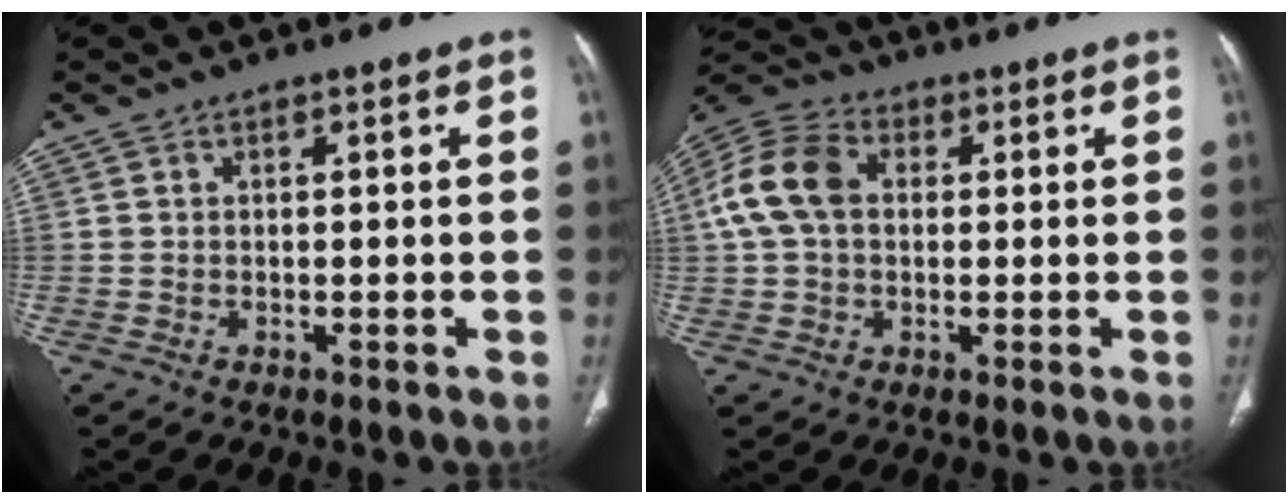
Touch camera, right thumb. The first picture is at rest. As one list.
[{"total": 11.4, "force": [1.6, 8.1, 7.9], "torque": [-0.162, 0.029, 0.024]}]